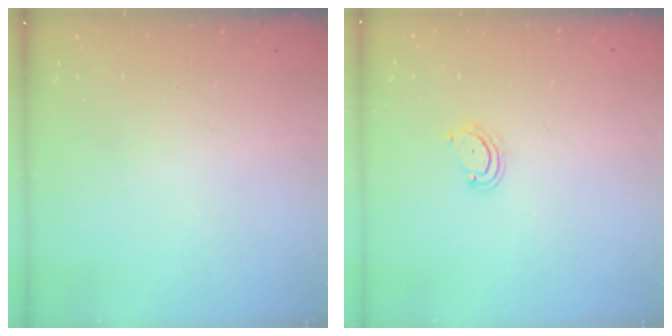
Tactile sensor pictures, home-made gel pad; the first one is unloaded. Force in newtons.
{"total": 4.1, "press": 4.1, "slide": 0.3}